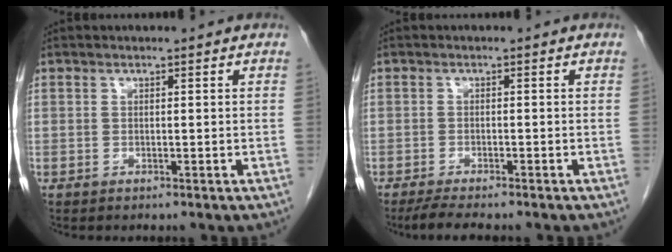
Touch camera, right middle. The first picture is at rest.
{"total": 4.3, "force": [-3.5, 0.6, 2.3], "torque": [-0.042, -0.010, -0.054]}